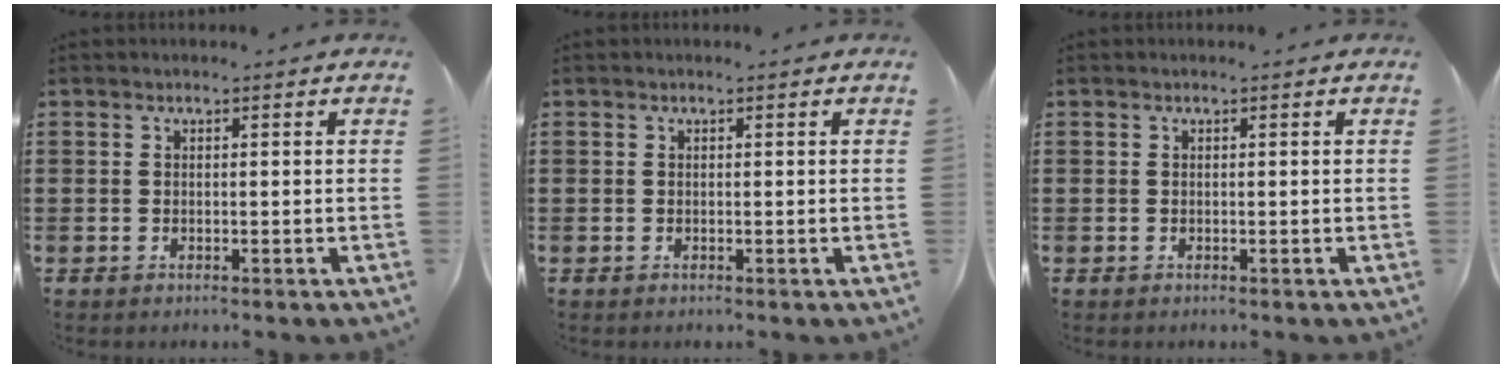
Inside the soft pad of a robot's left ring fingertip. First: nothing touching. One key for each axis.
{"total": 0.0}
{"total": 0.0}